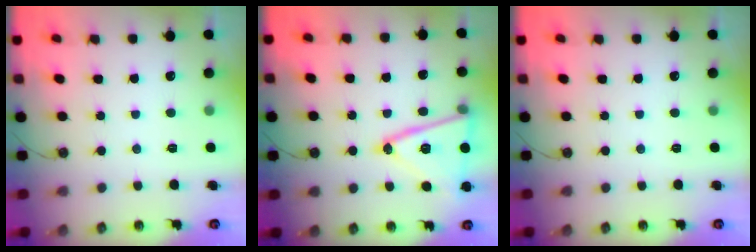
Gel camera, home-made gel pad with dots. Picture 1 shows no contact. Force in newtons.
{"total": 18.3, "press": 18.0, "slide": 3.6}
{"total": 0.0}